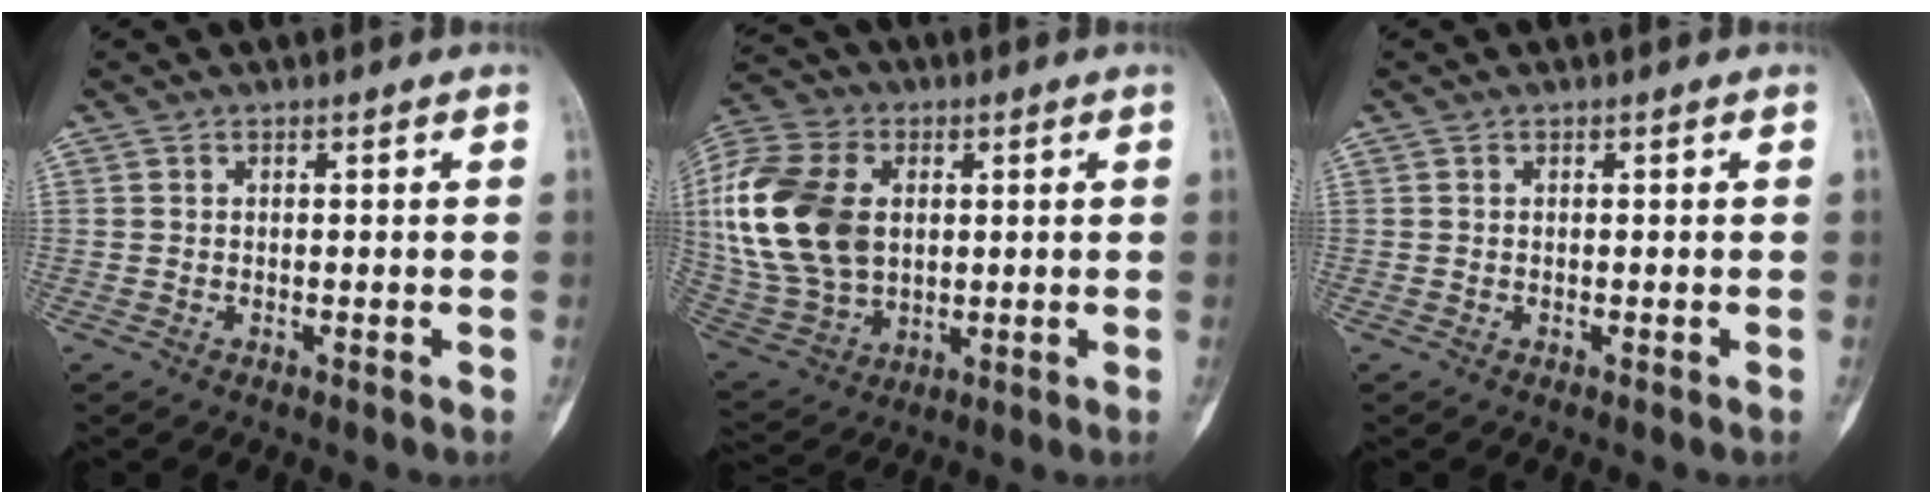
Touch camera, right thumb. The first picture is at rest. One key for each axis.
{"total": 23.2, "fx": 3.1, "fy": 16.0, "fz": 16.4, "tx": -0.354, "ty": -0.002, "tz": 0.068}
{"total": 0.0}